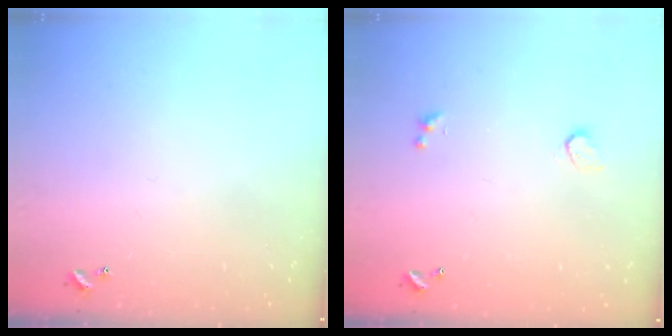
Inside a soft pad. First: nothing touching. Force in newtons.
{"total": 1.1, "press": 0.7, "slide": 0.8}